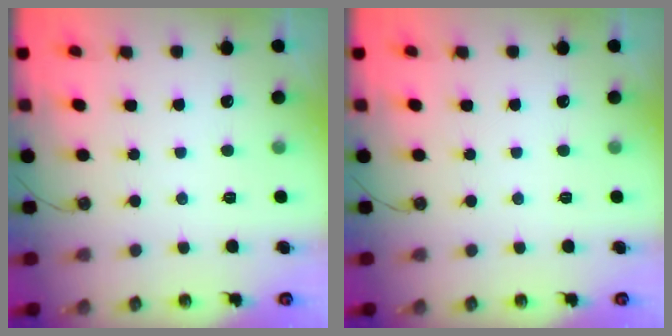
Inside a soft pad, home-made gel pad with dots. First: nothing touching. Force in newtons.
{"total": 0.0}